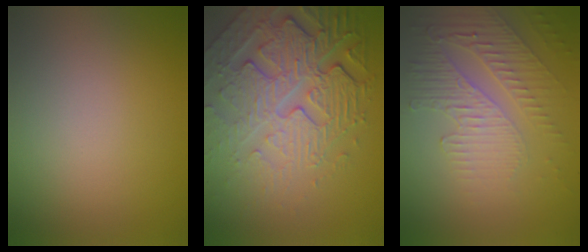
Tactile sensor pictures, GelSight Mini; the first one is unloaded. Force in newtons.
{"total": 8.4, "press": 5.9, "slide": 6.0}
{"total": 5.8, "press": 3.4, "slide": 4.7}